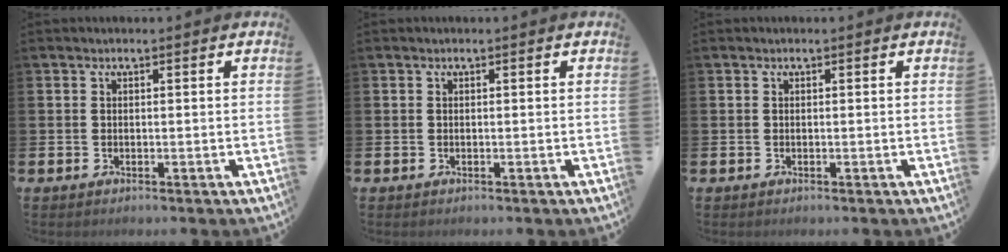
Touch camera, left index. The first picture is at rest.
{"total": 0.0}
{"total": 0.0}